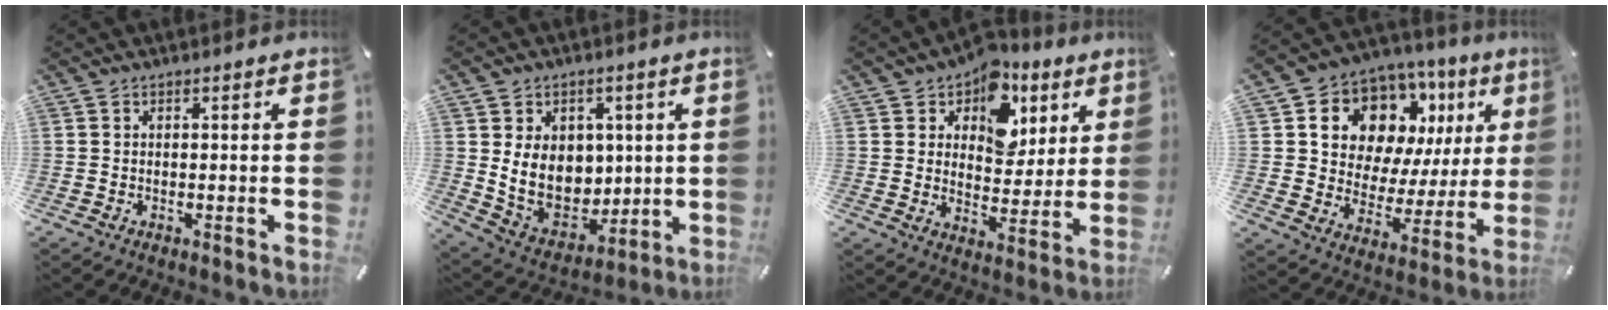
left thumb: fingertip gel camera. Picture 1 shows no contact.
{"total": 12.1, "force": [2.5, 10.3, 5.8], "torque": [-0.110, -0.019, 0.058]}
{"total": 11.0, "force": [5.5, 8.2, 4.8], "torque": [-0.067, -0.038, 0.095]}
{"total": 13.0, "force": [7.4, 9.4, 5.0], "torque": [-0.093, -0.054, 0.136]}